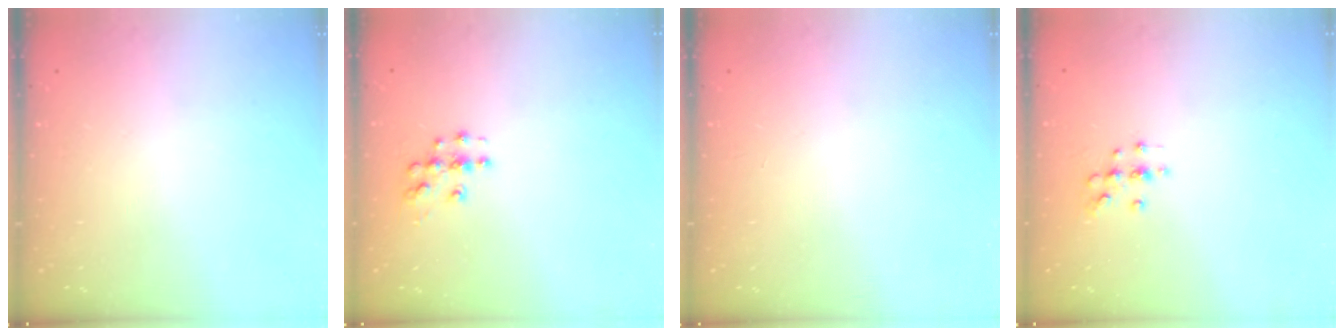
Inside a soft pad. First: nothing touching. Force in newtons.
{"total": 6.1, "press": 6.1, "slide": 0.3}
{"total": 0.0}
{"total": 5.4, "press": 5.2, "slide": 1.6}